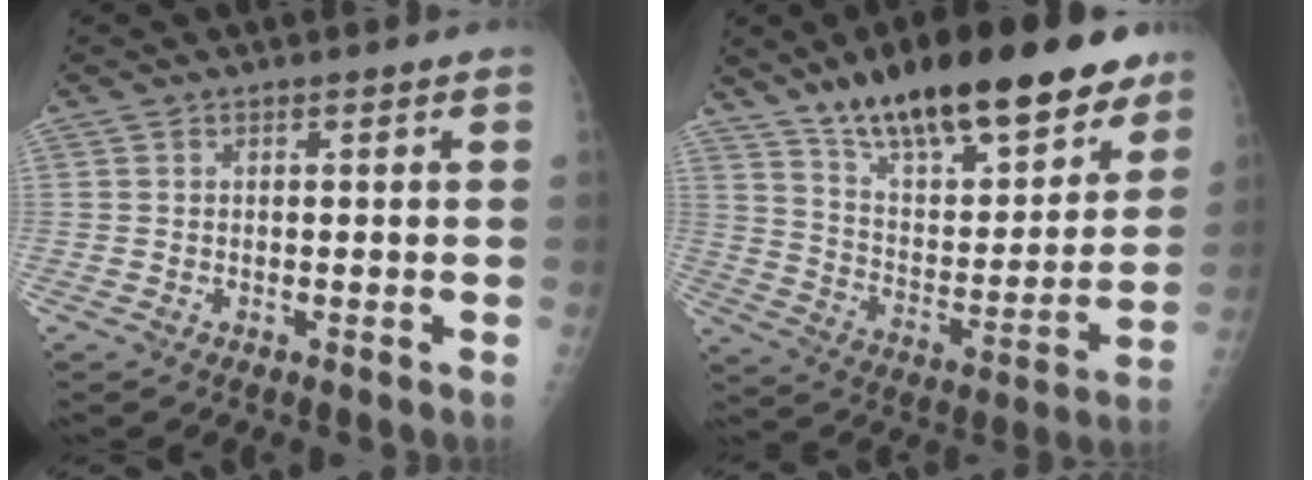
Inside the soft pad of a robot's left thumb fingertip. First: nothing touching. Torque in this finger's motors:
{"motor_torque": [0.76, 0.70, 1.44, -1.33, 0.15]}